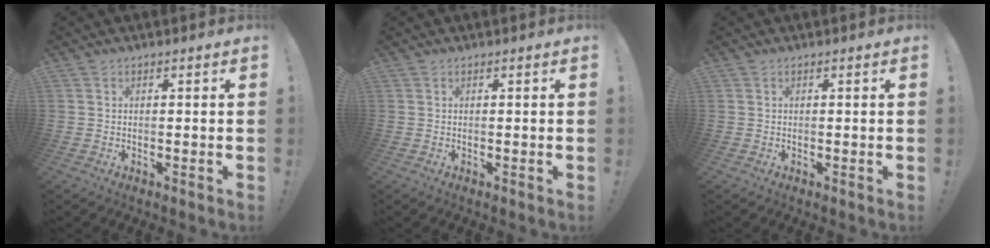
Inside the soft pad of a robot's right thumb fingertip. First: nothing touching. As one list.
[{"total": 0.0}, {"total": 0.0}]